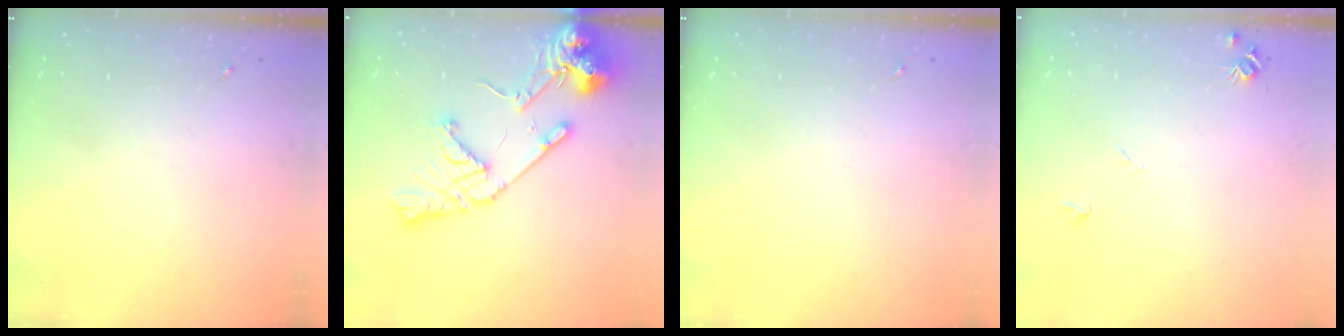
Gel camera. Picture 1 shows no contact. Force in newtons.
{"total": 16.2, "press": 16.0, "slide": 2.5}
{"total": 0.0}
{"total": 5.5, "press": 5.5, "slide": 0.7}